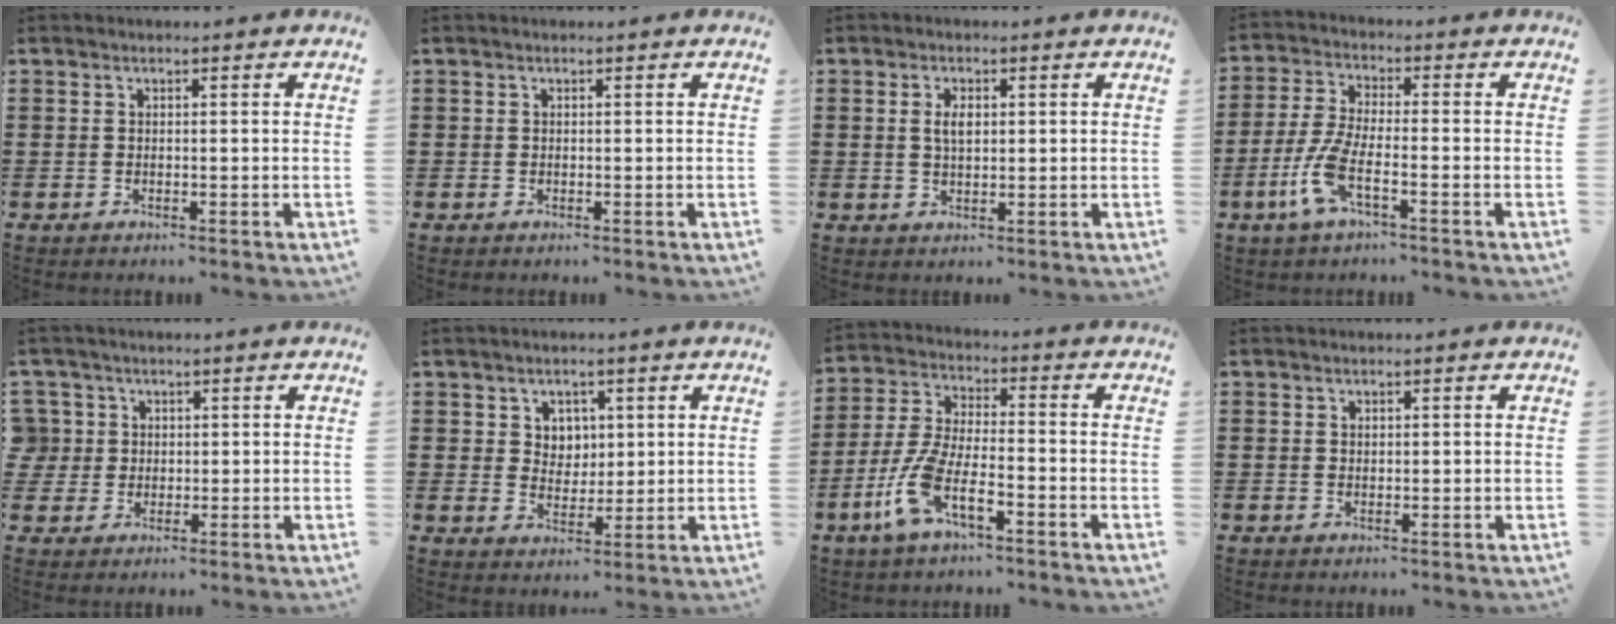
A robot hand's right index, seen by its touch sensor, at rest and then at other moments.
{"total": 0.0}
{"total": 2.9, "force": [0.6, 1.3, 2.5], "torque": [-0.052, 0.007, 0.008]}
{"total": 7.2, "force": [-3.5, 1.6, 6.0], "torque": [-0.156, -0.021, -0.072]}
{"total": 3.8, "force": [0.7, 3.8, 0.3], "torque": [-0.025, 0.014, 0.011]}
{"total": 4.0, "force": [2.0, 3.5, 0.6], "torque": [-0.022, 0.009, 0.034]}
{"total": 8.2, "force": [-4.6, 1.8, 6.6], "torque": [-0.173, -0.019, -0.095]}
{"total": 0.6, "force": [0.3, 0.4, 0.2], "torque": [-0.004, 0.002, 0.007]}